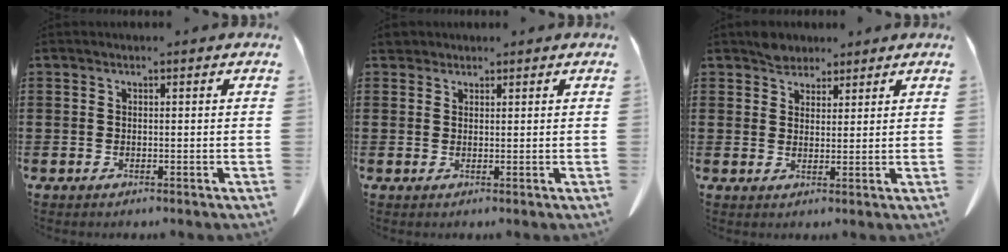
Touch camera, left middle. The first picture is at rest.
{"total": 1.7, "force": [1.6, 0.7, 0.3], "torque": [-0.013, 0.003, 0.032]}
{"total": 3.1, "force": [2.7, 1.4, 0.3], "torque": [-0.006, 0.001, 0.053]}